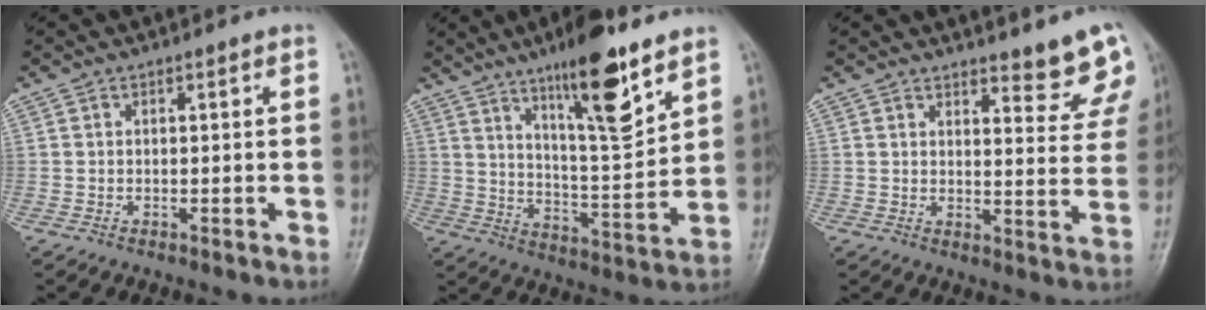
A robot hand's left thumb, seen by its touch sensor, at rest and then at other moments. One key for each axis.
{"total": 15.3, "fx": 9.6, "fy": 3.4, "fz": 11.4, "tx": -0.167, "ty": -0.059, "tz": 0.165}
{"total": 8.2, "fx": 7.1, "fy": 2.1, "fz": 3.5, "tx": -0.011, "ty": -0.054, "tz": 0.076}